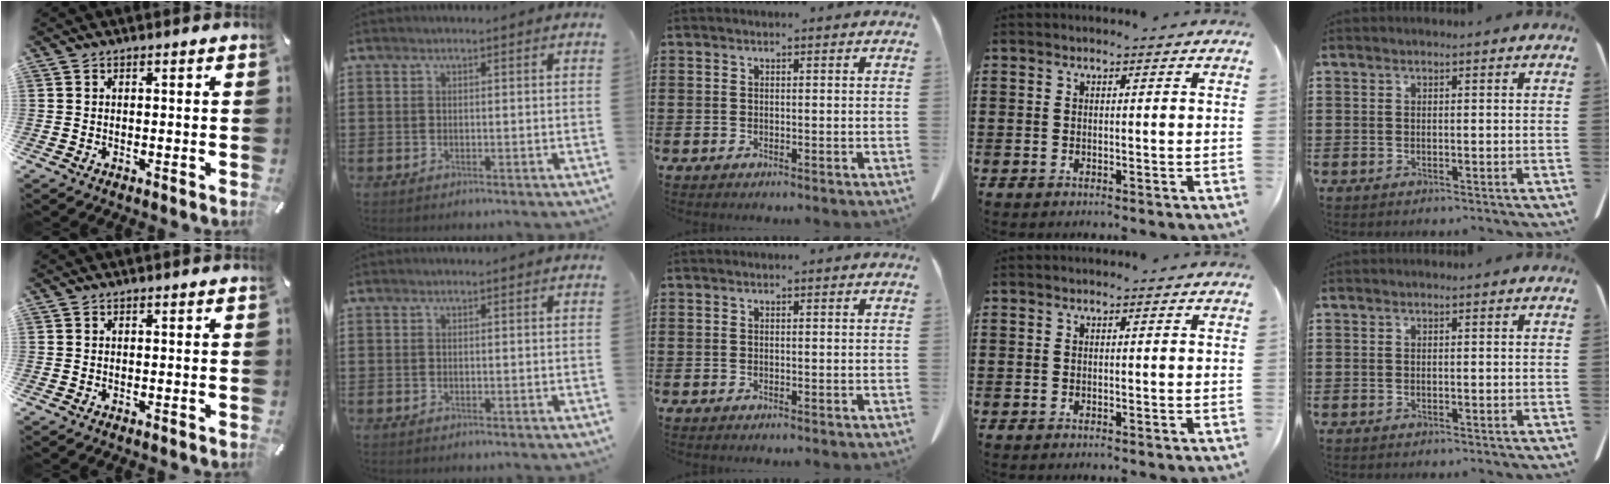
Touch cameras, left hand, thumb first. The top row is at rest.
{}